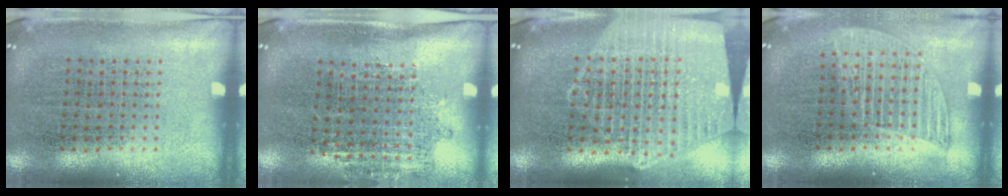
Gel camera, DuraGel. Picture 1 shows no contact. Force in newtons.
{"total": 1.1, "press": 0.9, "slide": 0.7}
{"total": 2.6, "press": 2.2, "slide": 1.3}
{"total": 1.2, "press": 1.1, "slide": 0.6}